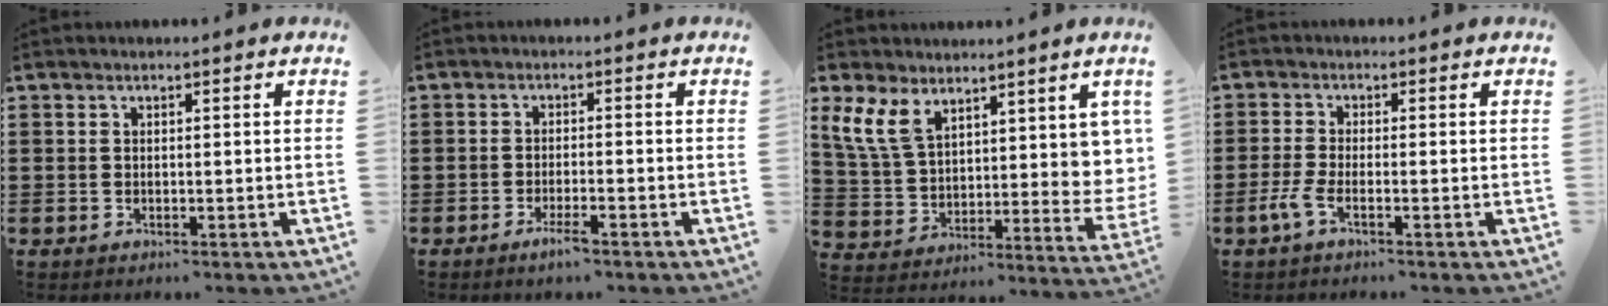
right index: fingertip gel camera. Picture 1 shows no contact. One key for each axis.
{"total": 2.5, "fx": -1.8, "fy": 0.2, "fz": 1.7, "tx": -0.035, "ty": -0.002, "tz": -0.034}
{"total": 9.7, "fx": 6.7, "fy": 4.8, "fz": 5.0, "tx": -0.125, "ty": -0.022, "tz": 0.134}
{"total": 2.9, "fx": -1.7, "fy": 0.5, "fz": 2.3, "tx": -0.068, "ty": -0.008, "tz": -0.039}